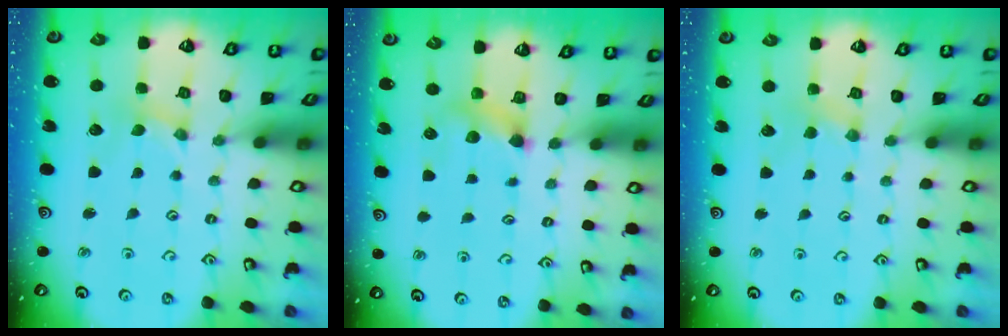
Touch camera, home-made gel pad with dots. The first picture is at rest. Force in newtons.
{"total": 5.6, "press": 5.6, "slide": 0.4}
{"total": 2.2, "press": 2.1, "slide": 0.4}